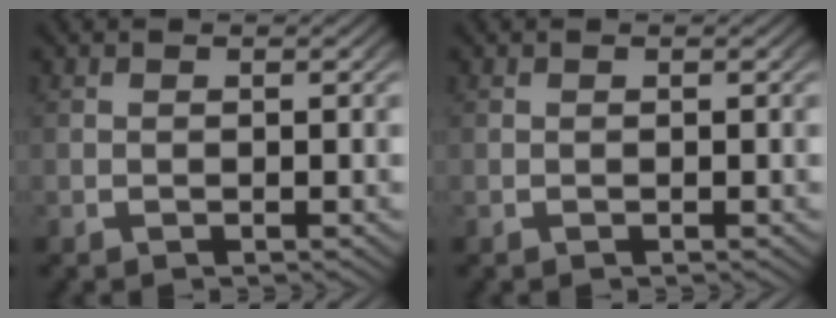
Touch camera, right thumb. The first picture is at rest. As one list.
[{"total": 0.0}]